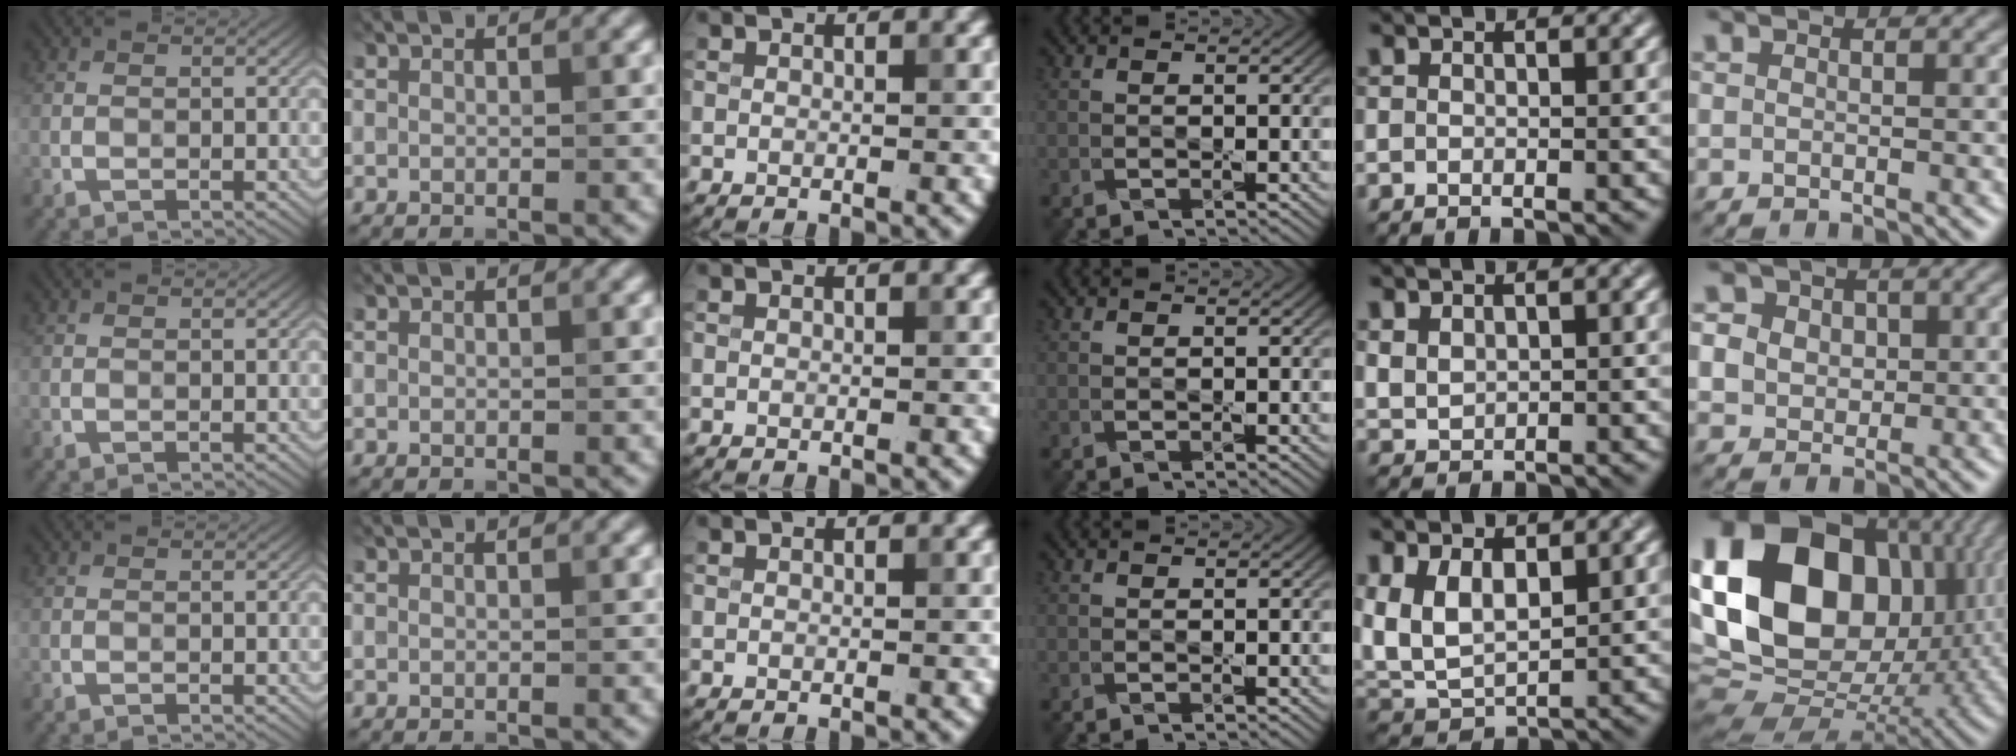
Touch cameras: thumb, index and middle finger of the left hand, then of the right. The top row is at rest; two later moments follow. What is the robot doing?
{"motion": "press", "object": "gel pad"}